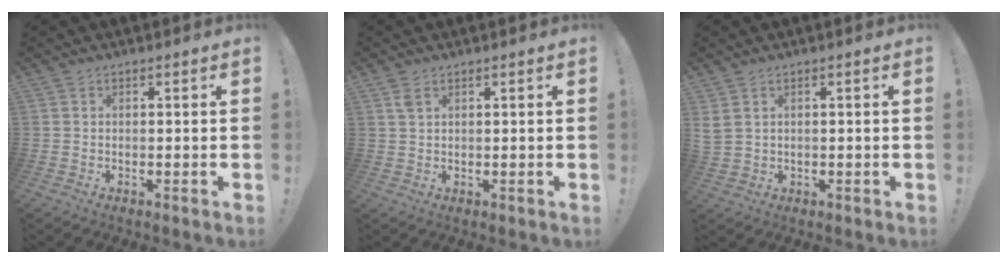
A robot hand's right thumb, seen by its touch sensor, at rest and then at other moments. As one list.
[{"total": 2.5, "force": [1.4, 1.1, 1.8], "torque": [-0.036, 0.001, 0.026]}, {"total": 2.9, "force": [1.6, 2.0, 1.5], "torque": [-0.031, -0.001, 0.032]}]